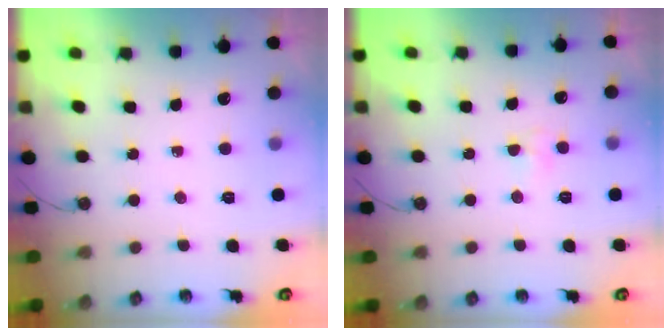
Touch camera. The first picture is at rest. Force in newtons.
{"total": 3.5, "press": 3.5, "slide": 0.6}